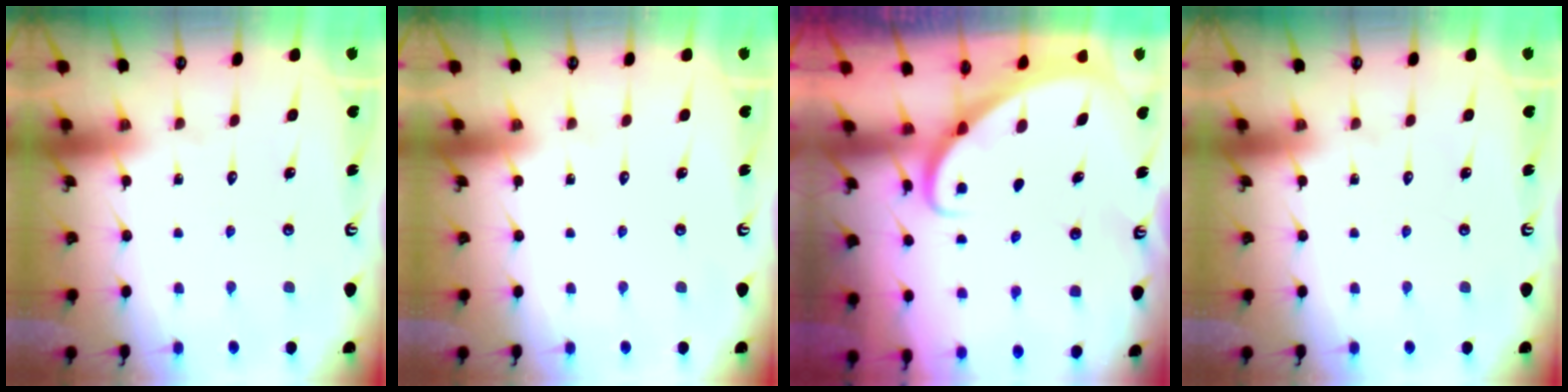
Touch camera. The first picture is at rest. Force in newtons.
{"total": 0.0}
{"total": 2.5, "press": 2.5, "slide": 0.2}
{"total": 0.0}